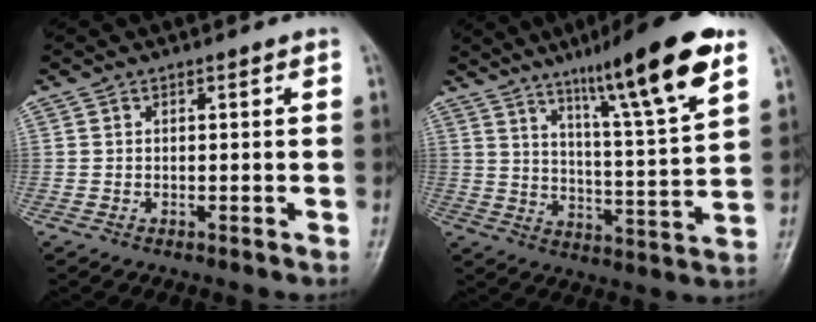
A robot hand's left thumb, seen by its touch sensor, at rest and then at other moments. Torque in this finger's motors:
{"motor_torque": [1.22, -0.21, 1.58, -1.18, 0.14]}